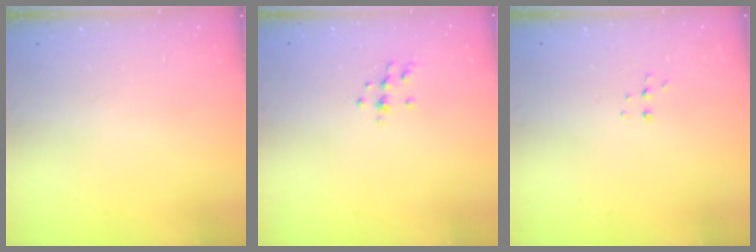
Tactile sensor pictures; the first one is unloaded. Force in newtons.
{"total": 7.0, "press": 7.0, "slide": 0.6}
{"total": 5.0, "press": 4.9, "slide": 0.9}